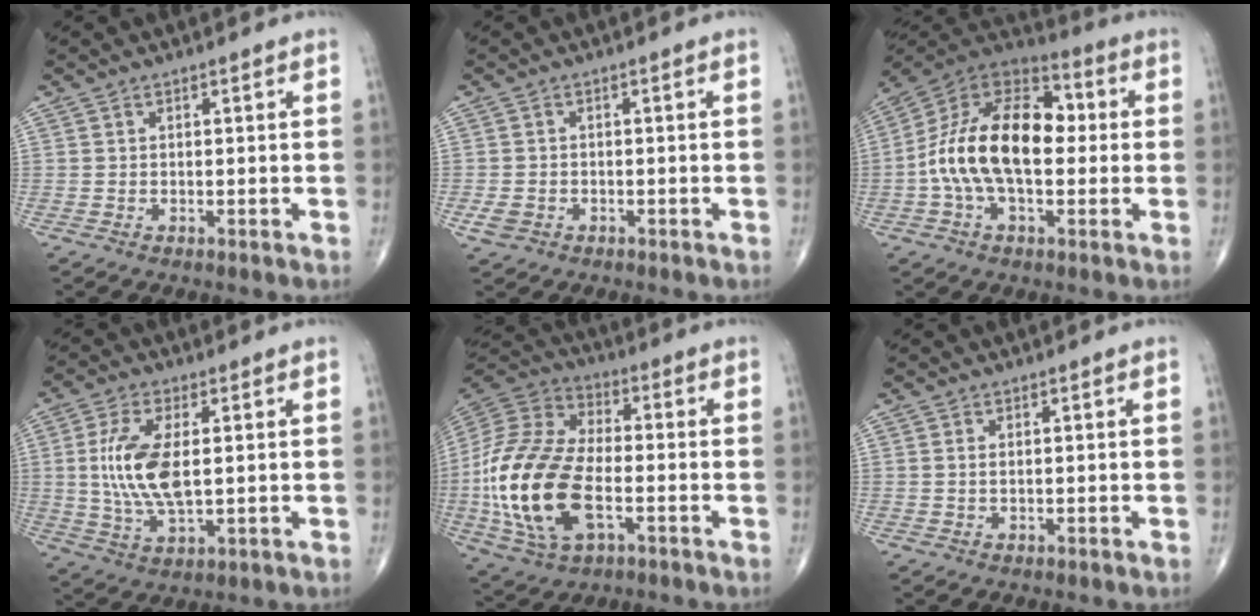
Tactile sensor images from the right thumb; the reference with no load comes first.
{"total": 2.7, "force": [-1.1, 2.1, 1.3], "torque": [-0.026, 0.004, -0.016]}
{"total": 20.2, "force": [-0.2, 11.6, 16.6], "torque": [-0.292, 0.037, -0.011]}
{"total": 11.8, "force": [1.1, 5.2, 10.6], "torque": [-0.223, -0.009, 0.026]}
{"total": 23.4, "force": [-4.8, 12.5, 19.2], "torque": [-0.415, 0.010, -0.085]}
{"total": 0.8, "force": [0.1, 0.3, 0.7], "torque": [-0.018, 0.001, 0.004]}